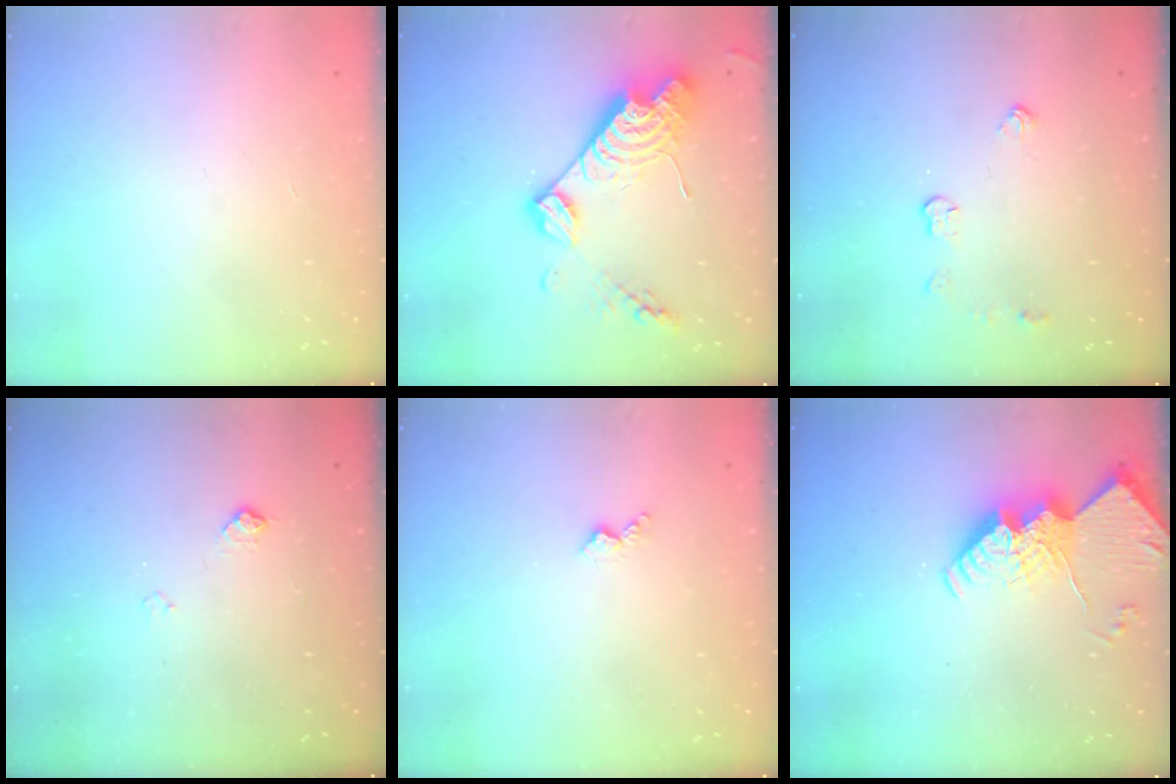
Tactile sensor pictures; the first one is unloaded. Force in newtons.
{"total": 17.1, "press": 17.0, "slide": 1.3}
{"total": 4.4, "press": 4.3, "slide": 0.5}
{"total": 5.0, "press": 5.0, "slide": 0.7}
{"total": 2.7, "press": 2.6, "slide": 0.5}
{"total": 15.2, "press": 15.2, "slide": 1.4}